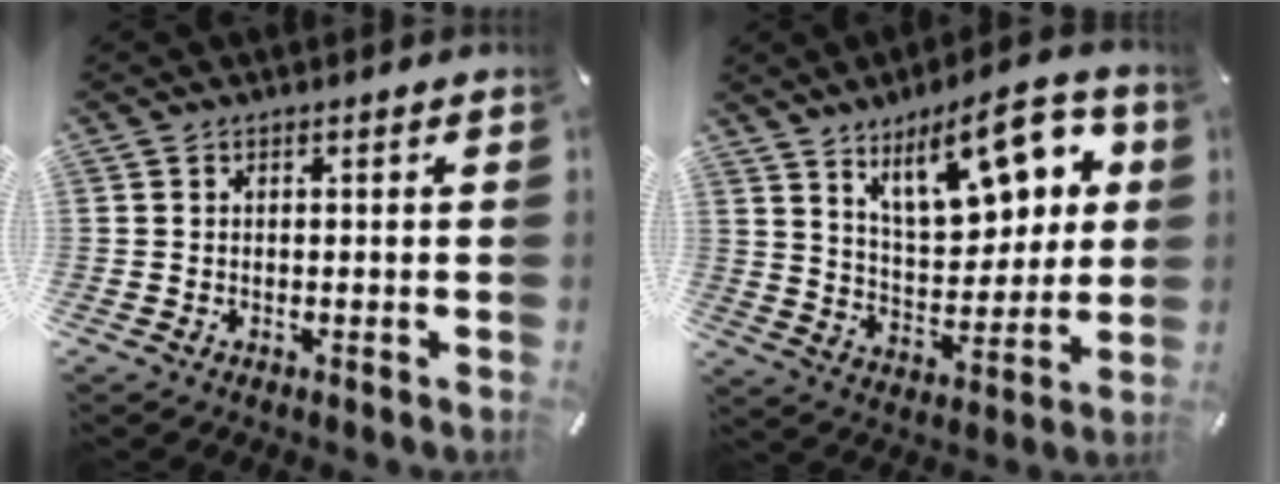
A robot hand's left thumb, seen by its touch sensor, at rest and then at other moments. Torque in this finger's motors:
{"motor_torque": [0.78, 1.15, 1.46, -1.31, 0.20]}